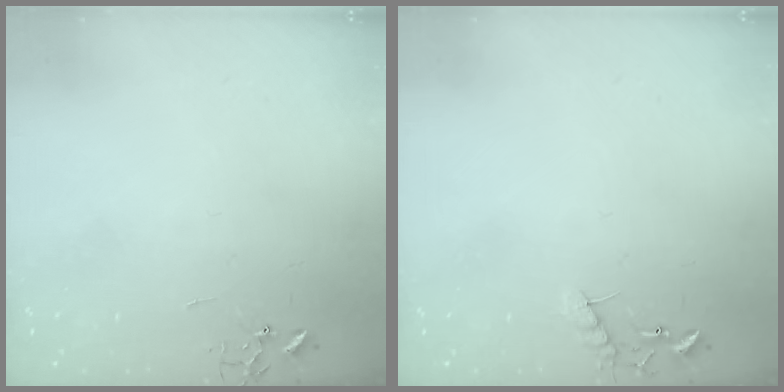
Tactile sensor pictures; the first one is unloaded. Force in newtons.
{"total": 8.5, "press": 8.5, "slide": 0.6}